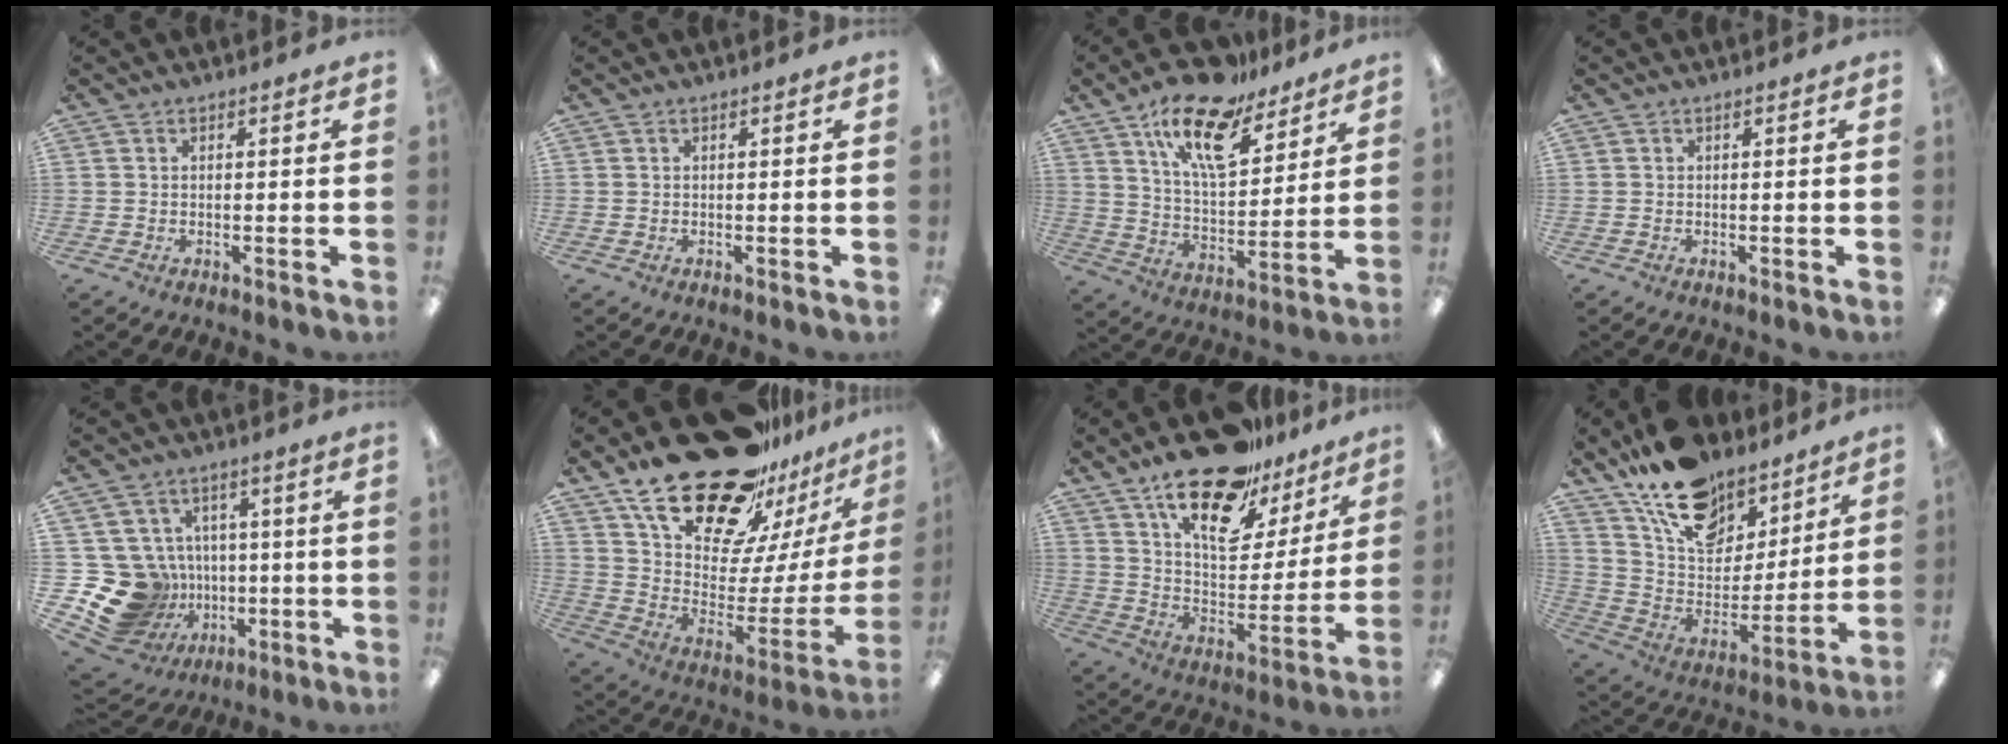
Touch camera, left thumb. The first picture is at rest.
{"total": 0.0}
{"total": 17.7, "force": [12.3, 7.5, 10.2], "torque": [-0.175, -0.065, 0.212]}
{"total": 0.0}
{"total": 20.1, "force": [-2.2, 18.0, 8.7], "torque": [-0.188, 0.001, 0.018]}
{"total": 27.4, "force": [19.9, 12.9, 13.8], "torque": [-0.218, -0.130, 0.366]}
{"total": 22.4, "force": [15.7, 10.0, 12.4], "torque": [-0.194, -0.101, 0.272]}
{"total": 19.1, "force": [14.2, 10.2, 7.8], "torque": [-0.151, -0.092, 0.262]}